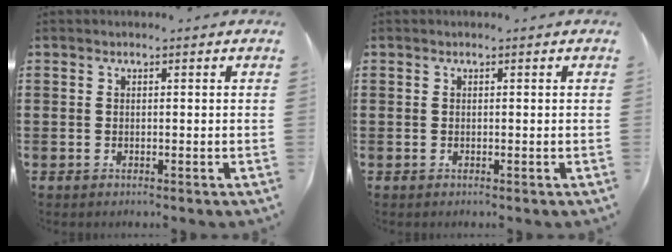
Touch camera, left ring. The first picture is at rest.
{"total": 0.0}